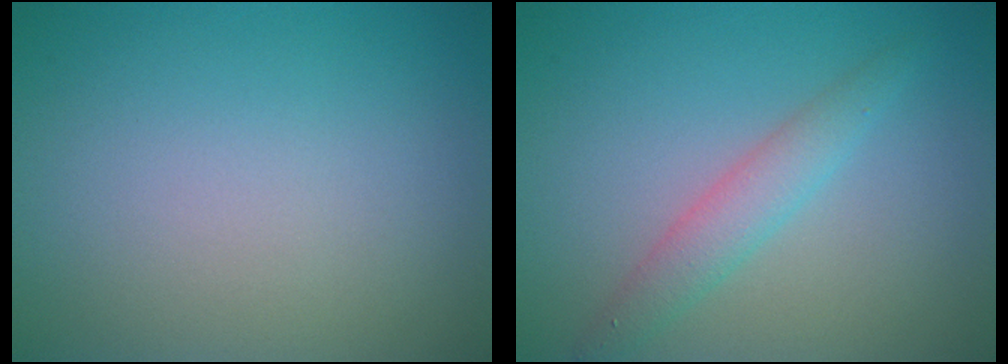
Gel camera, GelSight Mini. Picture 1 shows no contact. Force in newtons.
{"total": 2.4, "press": 2.4, "slide": 0.1}